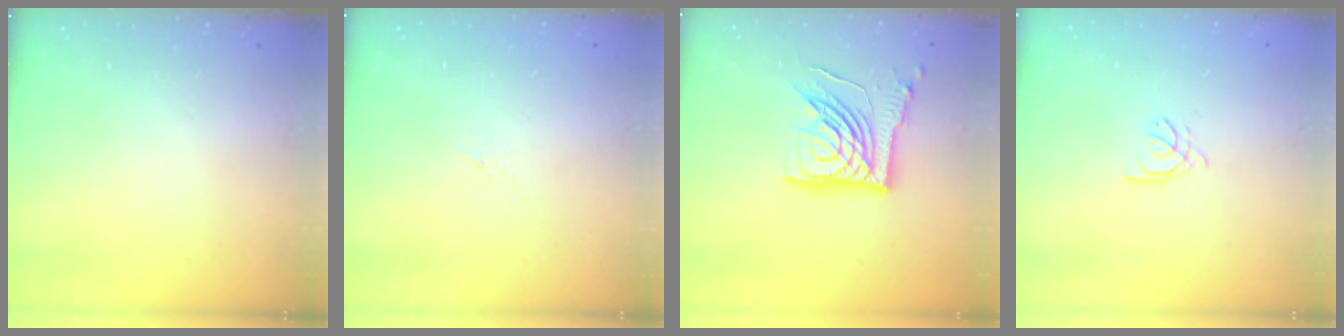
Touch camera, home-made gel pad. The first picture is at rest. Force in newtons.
{"total": 2.8, "press": 2.7, "slide": 0.6}
{"total": 15.7, "press": 15.6, "slide": 1.8}
{"total": 2.4, "press": 2.4, "slide": 0.1}